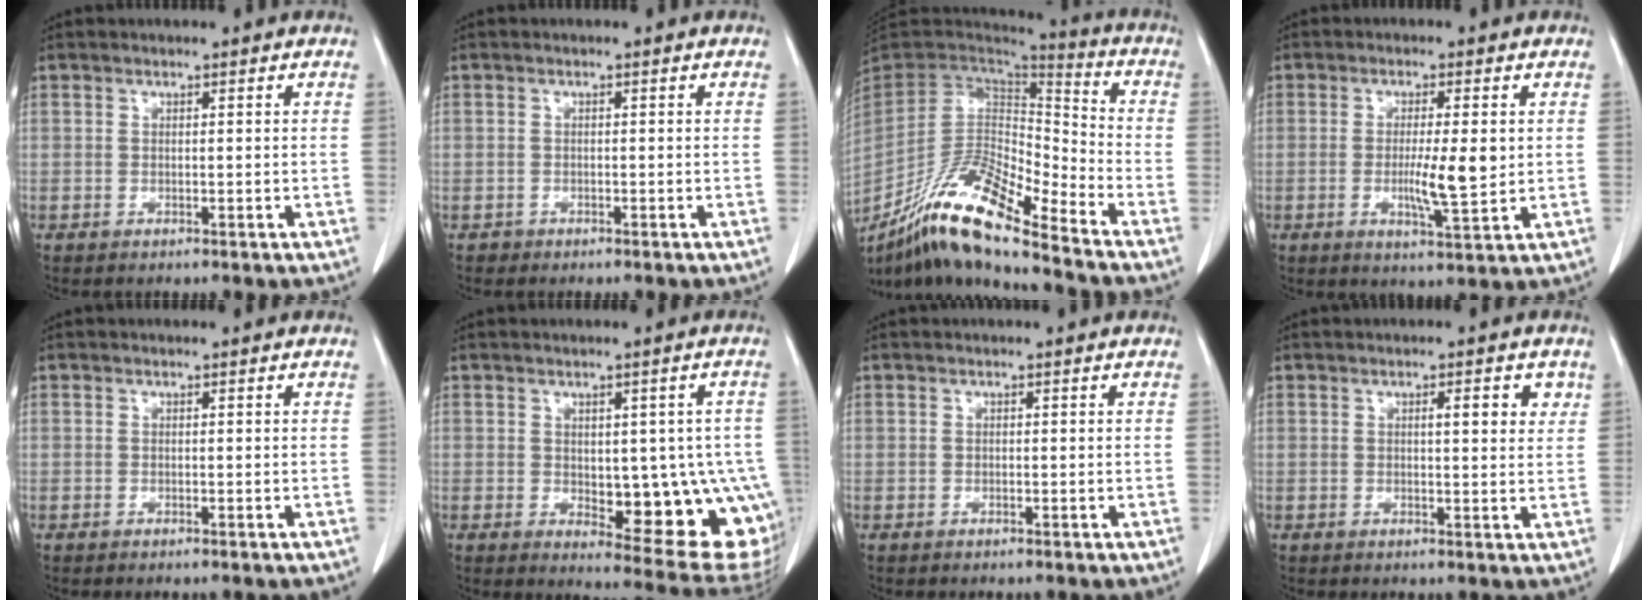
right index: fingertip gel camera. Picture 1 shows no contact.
{"total": 0.8, "force": [-0.4, 0.7, -0.1], "torque": [0.001, 0.007, -0.009]}
{"total": 18.2, "force": [-13.4, 2.3, 12.0], "torque": [-0.232, -0.006, -0.250]}
{"total": 6.3, "force": [-0.1, 0.7, 6.3], "torque": [-0.106, -0.009, -0.003]}
{"total": 0.0}
{"total": 14.8, "force": [-2.3, 5.8, 13.4], "torque": [-0.107, 0.005, -0.008]}
{"total": 0.0}
{"total": 3.7, "force": [1.7, 0.9, 3.1], "torque": [-0.041, -0.001, 0.021]}